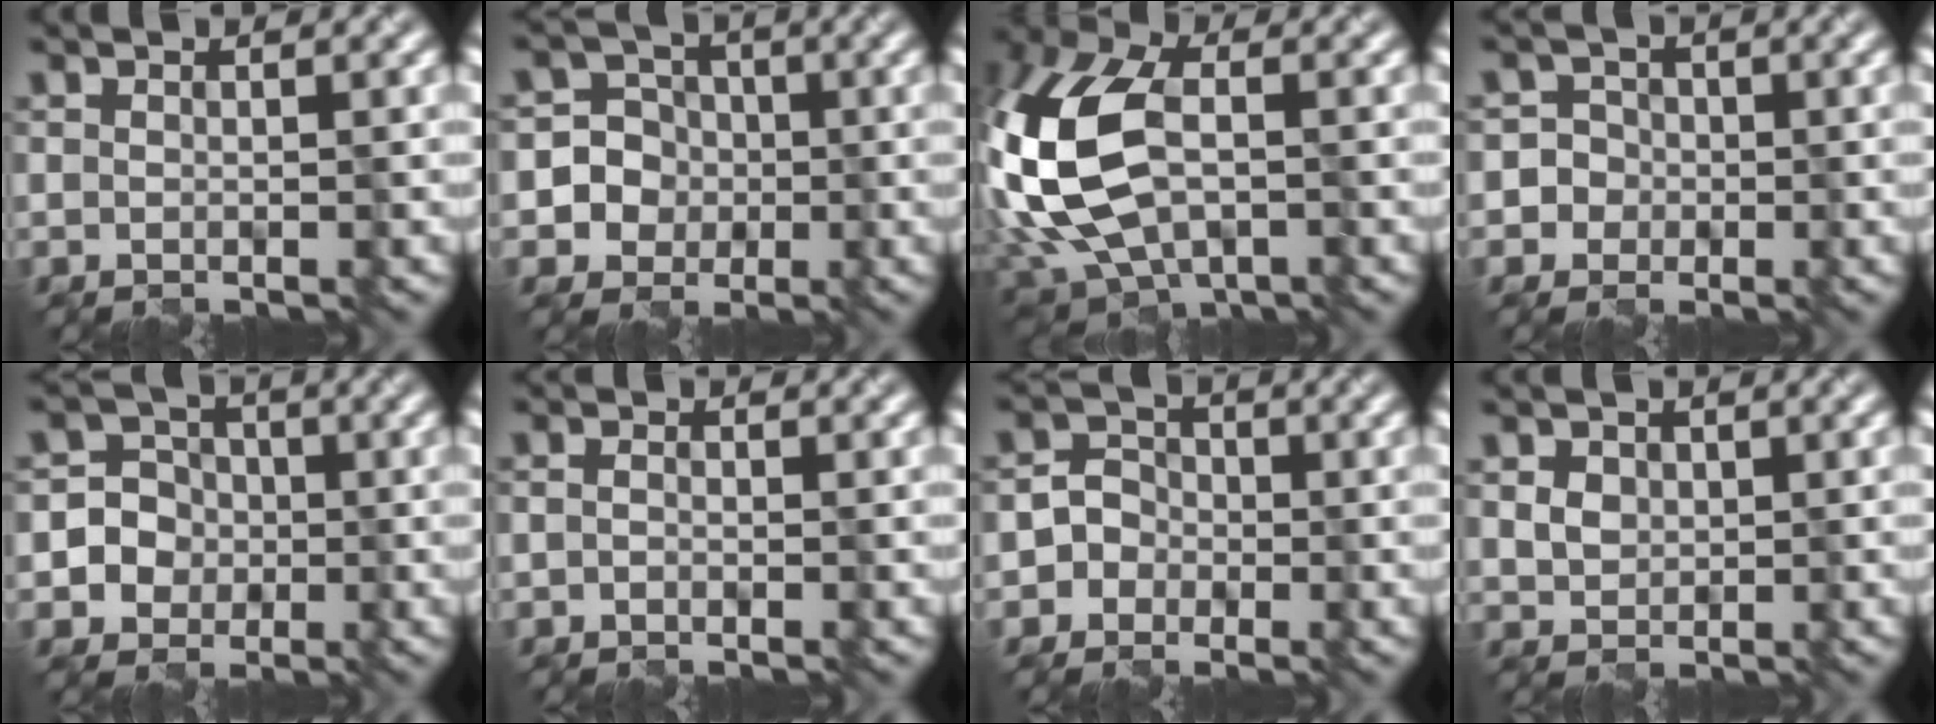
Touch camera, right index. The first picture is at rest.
{"total": 8.0, "force": [-1.1, 7.8, 1.4], "torque": [-0.042, 0.020, -0.031]}
{"total": 14.3, "force": [-0.7, 9.0, 11.0], "torque": [-0.266, -0.006, -0.024]}
{"total": 4.8, "force": [-0.9, 4.7, 0.7], "torque": [0.006, 0.022, -0.037]}
{"total": 7.0, "force": [-1.2, 6.7, 1.3], "torque": [-0.031, 0.021, -0.041]}
{"total": 0.8, "force": [-0.4, 0.6, 0.5], "torque": [-0.006, -0.001, -0.011]}
{"total": 3.7, "force": [-1.4, 3.4, 0.4], "torque": [0.017, 0.011, -0.038]}
{"total": 2.2, "force": [0.6, 1.8, 1.1], "torque": [-0.037, 0.001, 0.019]}